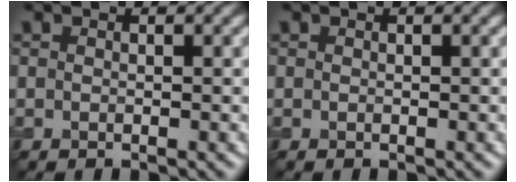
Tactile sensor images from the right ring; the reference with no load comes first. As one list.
[{"total": 0.0}]